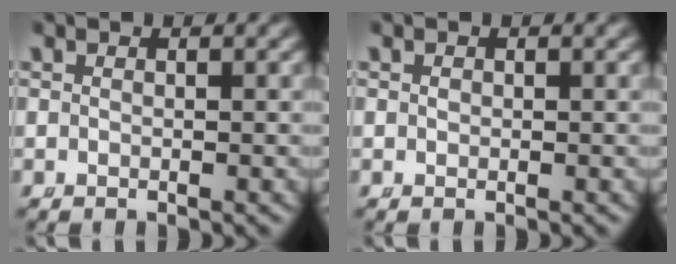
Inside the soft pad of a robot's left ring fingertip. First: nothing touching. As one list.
[{"total": 0.0}]